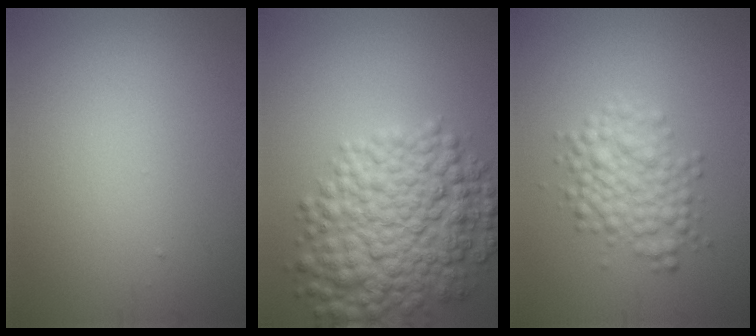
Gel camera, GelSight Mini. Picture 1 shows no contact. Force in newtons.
{"total": 9.6, "press": 9.6, "slide": 0.1}
{"total": 4.2, "press": 4.2, "slide": 0.1}